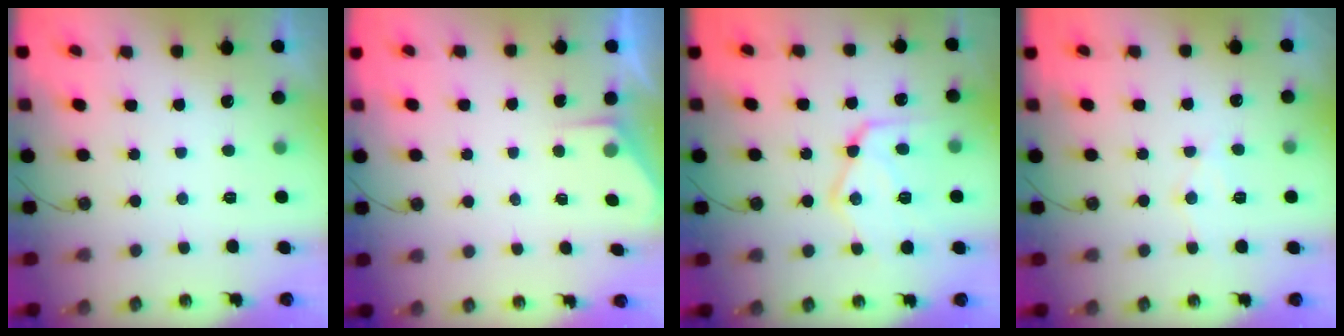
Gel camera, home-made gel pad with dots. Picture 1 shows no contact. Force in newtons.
{"total": 2.2, "press": 2.2, "slide": 0.3}
{"total": 17.6, "press": 17.5, "slide": 1.7}
{"total": 7.4, "press": 7.4, "slide": 0.6}